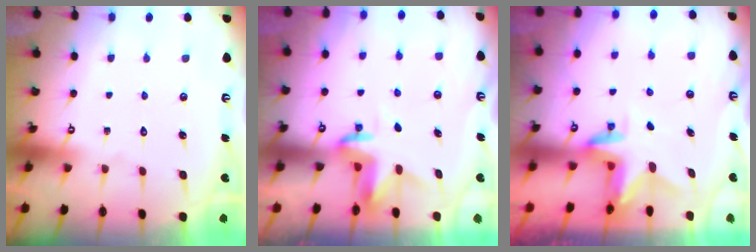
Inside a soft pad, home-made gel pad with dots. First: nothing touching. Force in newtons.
{"total": 3.4, "press": 3.4, "slide": 0.2}
{"total": 3.0, "press": 3.0, "slide": 0.3}